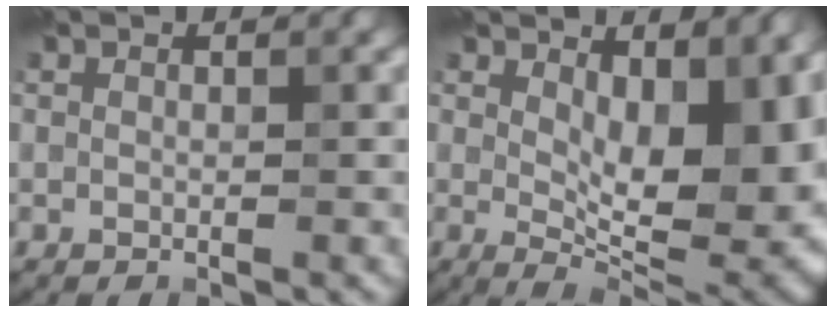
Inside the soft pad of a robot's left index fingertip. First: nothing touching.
{"total": 11.9, "force": [1.9, 5.7, 10.2], "torque": [-0.098, 0.001, 0.027]}